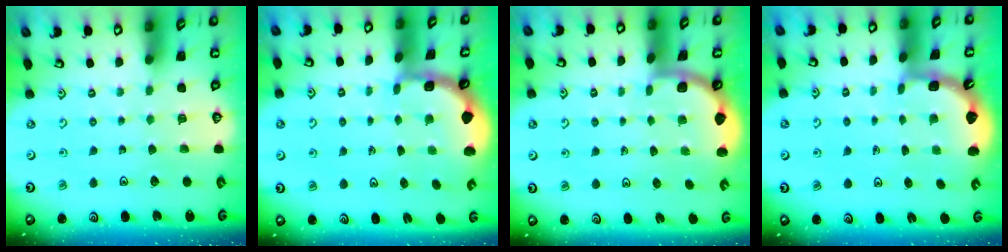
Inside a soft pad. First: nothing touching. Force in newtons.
{"total": 1.8, "press": 1.8, "slide": 0.2}
{"total": 1.8, "press": 1.8, "slide": 0.0}
{"total": 2.0, "press": 2.0, "slide": 0.2}